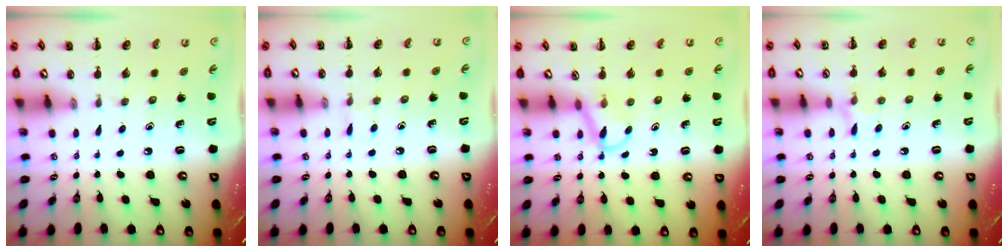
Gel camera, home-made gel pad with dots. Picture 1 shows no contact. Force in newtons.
{"total": 3.5, "press": 3.3, "slide": 1.1}
{"total": 3.7, "press": 3.5, "slide": 1.2}
{"total": 6.4, "press": 5.9, "slide": 2.4}